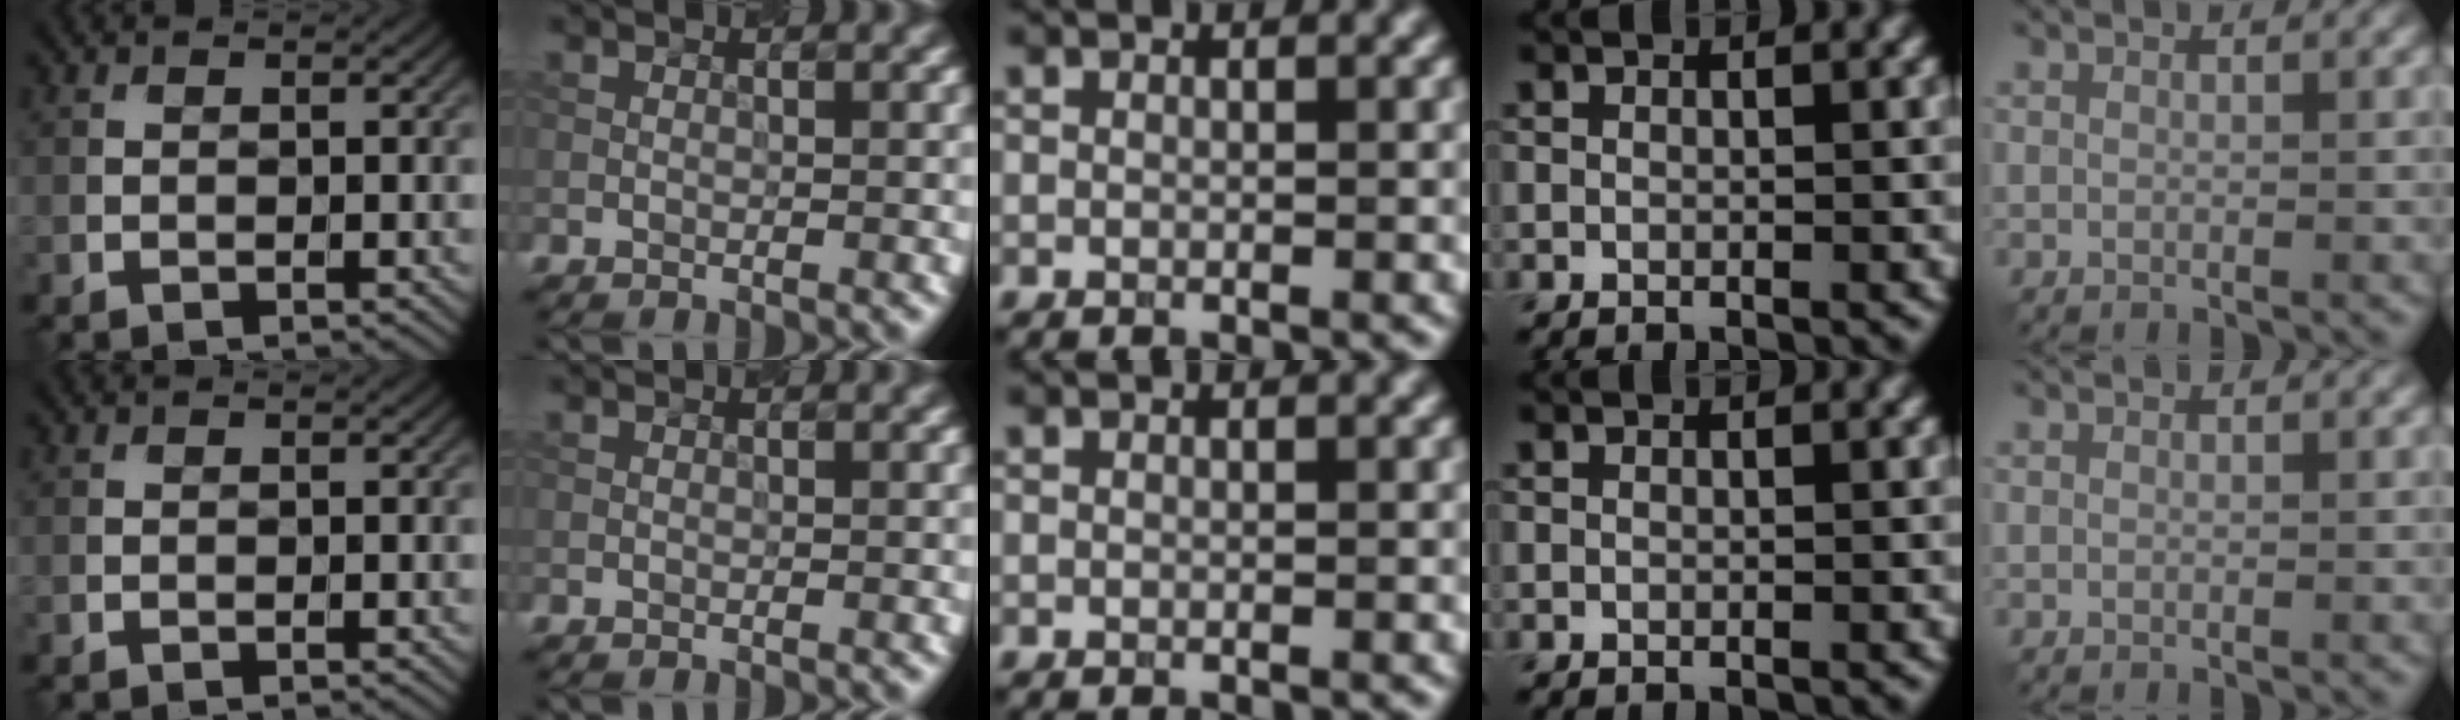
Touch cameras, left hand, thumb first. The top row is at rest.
{}